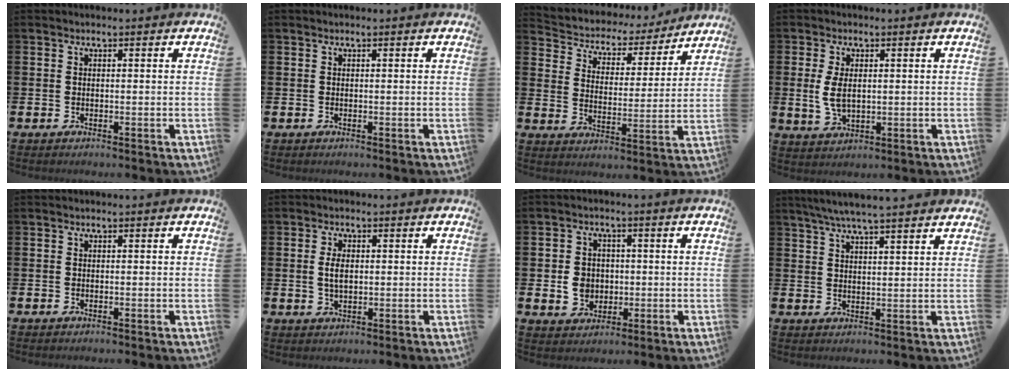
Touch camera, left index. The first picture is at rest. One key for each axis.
{"total": 0.0}
{"total": 4.7, "fx": 4.1, "fy": 2.1, "fz": 0.2, "tx": -0.032, "ty": -0.037, "tz": 0.063}
{"total": 4.5, "fx": 0.8, "fy": 2.4, "fz": 3.7, "tx": -0.066, "ty": -0.002, "tz": 0.009}
{"total": 0.0}
{"total": 2.9, "fx": 0.4, "fy": 1.6, "fz": 2.4, "tx": -0.034, "ty": 0.001, "tz": 0.003}
{"total": 4.3, "fx": -0.1, "fy": 3.9, "fz": 1.8, "tx": -0.021, "ty": 0.002, "tz": -0.007}
{"total": 5.5, "fx": 5.2, "fy": -0.3, "fz": 1.8, "tx": -0.057, "ty": -0.015, "tz": 0.094}